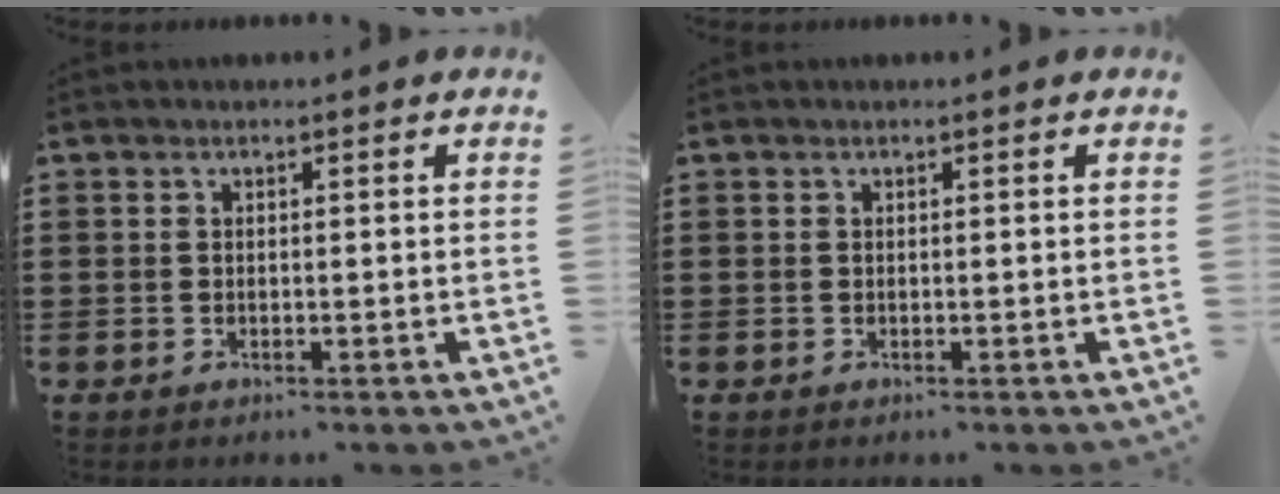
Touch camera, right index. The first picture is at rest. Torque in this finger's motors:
{"motor_torque": [0.00, 0.00, 0.00, -0.01]}